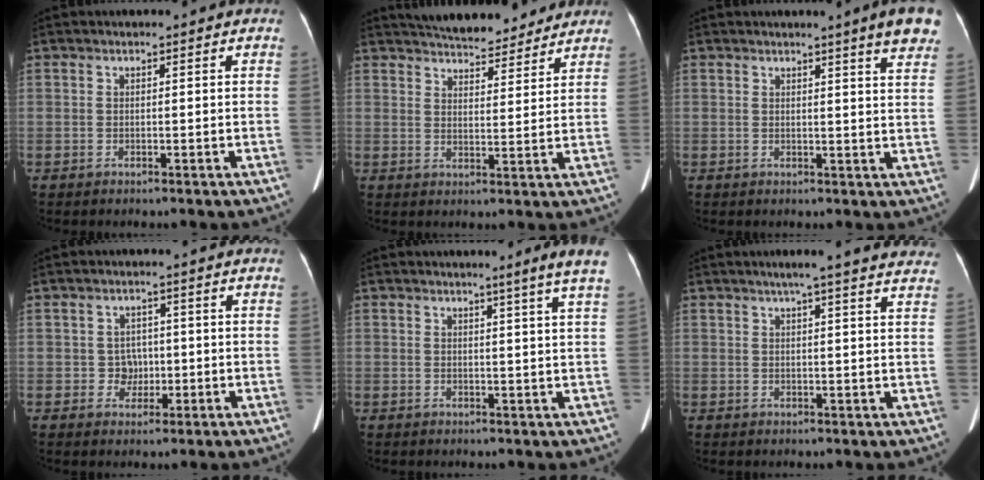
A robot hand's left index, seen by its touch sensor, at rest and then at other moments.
{"total": 12.8, "force": [11.7, 3.1, 4.1], "torque": [-0.051, 0.013, 0.161]}
{"total": 6.7, "force": [5.0, -0.1, 4.4], "torque": [-0.047, -0.011, 0.045]}
{"total": 2.6, "force": [-0.2, 2.5, 0.6], "torque": [-0.006, 0.007, 0.001]}
{"total": 4.4, "force": [3.2, -1.3, 2.7], "torque": [-0.037, -0.013, 0.033]}
{"total": 14.8, "force": [12.8, 0.5, 7.5], "torque": [-0.097, 0.011, 0.144]}